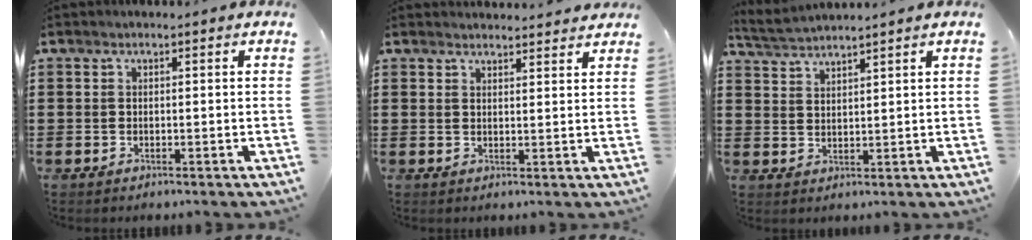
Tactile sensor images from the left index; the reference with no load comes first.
{"total": 2.3, "force": [2.3, 0.1, 0.0], "torque": [0.002, -0.009, 0.043]}
{"total": 2.8, "force": [2.8, -0.2, 0.4], "torque": [-0.020, -0.006, 0.052]}